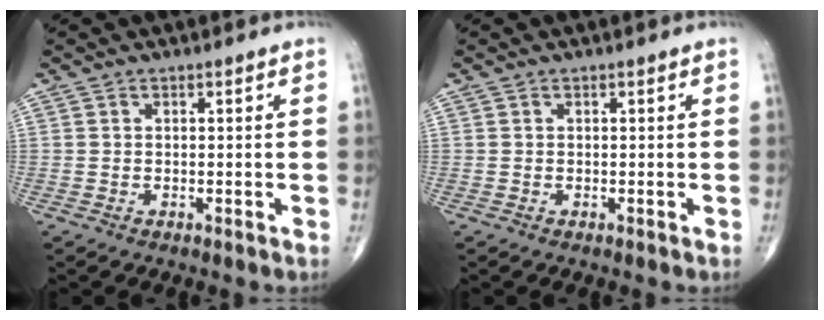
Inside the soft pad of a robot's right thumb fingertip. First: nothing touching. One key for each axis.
{"total": 0.0}